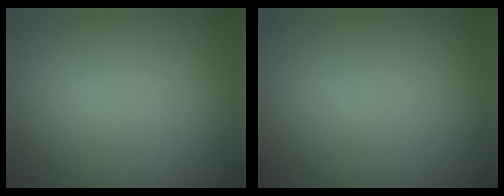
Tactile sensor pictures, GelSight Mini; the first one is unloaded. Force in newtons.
{"total": 0.0}